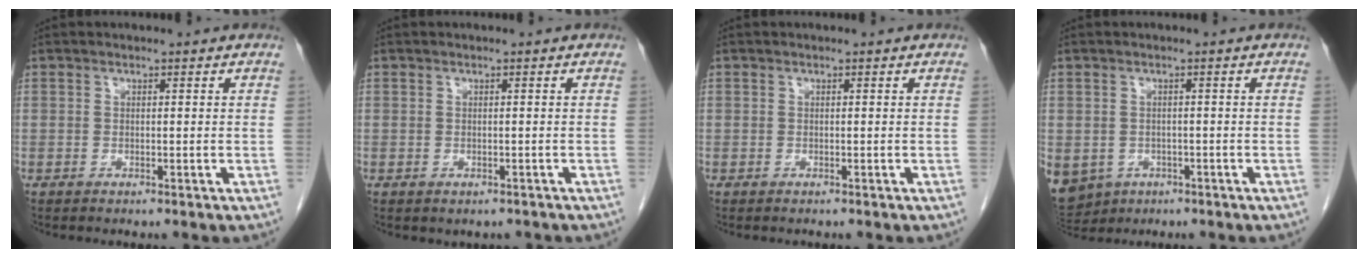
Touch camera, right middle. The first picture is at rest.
{"total": 0.9, "force": [-0.6, 0.7, 0.2], "torque": [-0.004, 0.000, -0.004]}
{"total": 0.0}
{"total": 13.4, "force": [-6.0, 10.8, 5.0], "torque": [-0.158, -0.013, -0.075]}